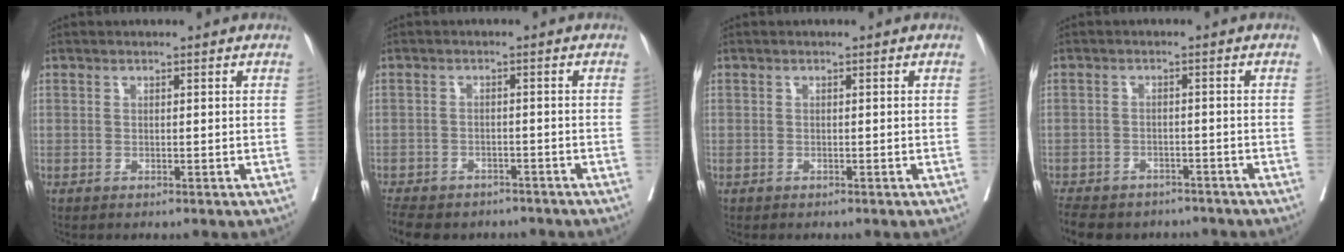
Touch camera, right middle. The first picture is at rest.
{"total": 12.4, "force": [-10.0, 5.5, 4.7], "torque": [-0.113, -0.011, -0.130]}
{"total": 0.0}
{"total": 13.2, "force": [-11.0, 5.7, 4.6], "torque": [-0.111, -0.007, -0.141]}